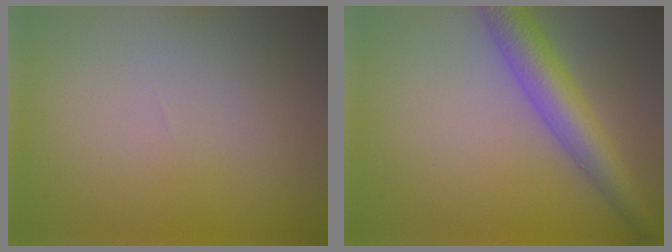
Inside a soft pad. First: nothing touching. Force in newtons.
{"total": 5.3, "press": 5.3, "slide": 0.1}